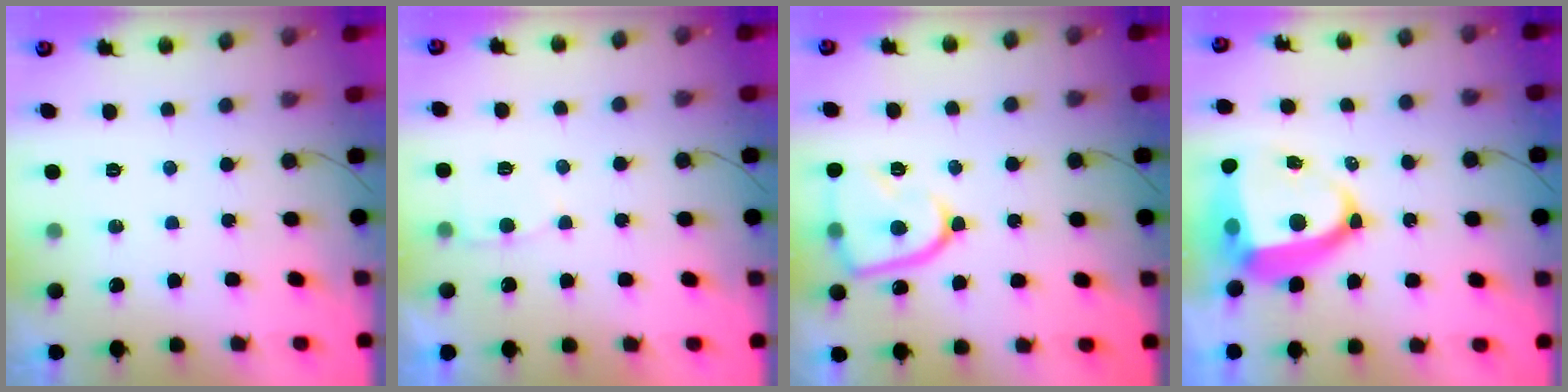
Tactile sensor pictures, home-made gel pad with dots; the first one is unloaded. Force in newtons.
{"total": 3.0, "press": 3.0, "slide": 0.4}
{"total": 13.7, "press": 13.6, "slide": 1.4}
{"total": 12.8, "press": 12.8, "slide": 1.5}